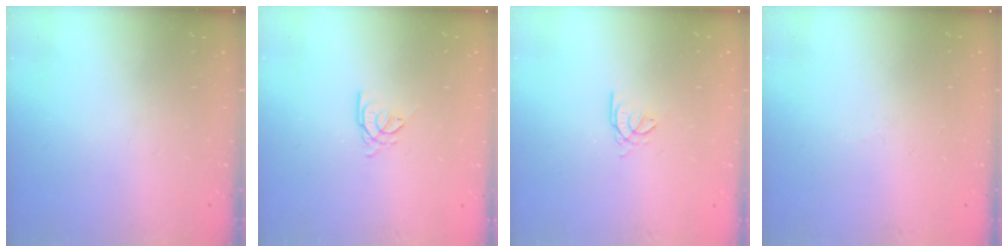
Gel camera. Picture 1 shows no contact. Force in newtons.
{"total": 0.9, "press": 0.8, "slide": 0.2}
{"total": 2.7, "press": 2.7, "slide": 0.4}
{"total": 2.0, "press": 1.9, "slide": 0.5}